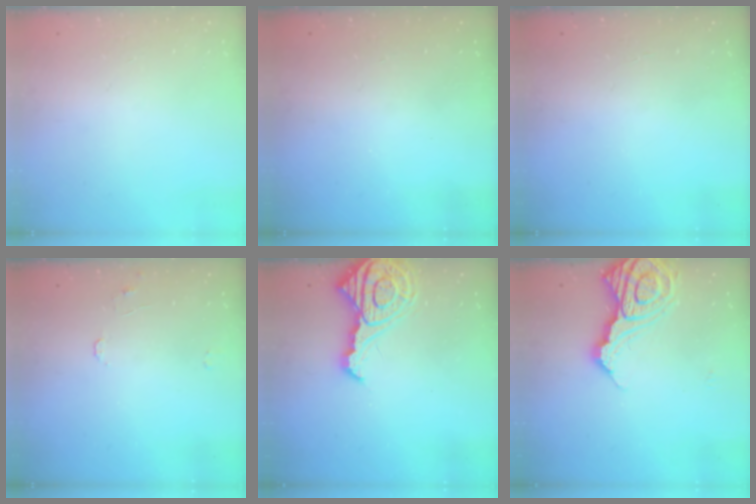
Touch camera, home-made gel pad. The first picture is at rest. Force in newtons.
{"total": 0.0}
{"total": 1.9, "press": 1.9, "slide": 0.2}
{"total": 5.8, "press": 5.8, "slide": 0.5}
{"total": 13.4, "press": 13.3, "slide": 1.3}
{"total": 15.9, "press": 15.8, "slide": 1.9}